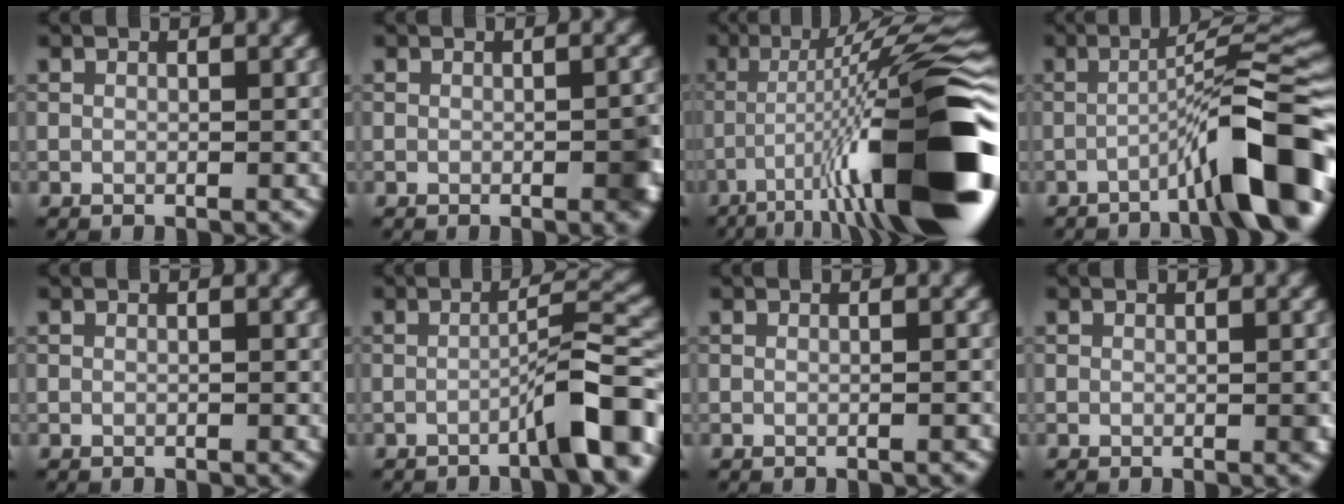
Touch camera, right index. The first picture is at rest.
{"total": 2.2, "force": [-0.8, 0.5, 2.0], "torque": [-0.025, 0.004, -0.010]}
{"total": 17.1, "force": [-5.7, 3.0, 15.8], "torque": [-0.238, 0.029, -0.091]}
{"total": 10.0, "force": [-4.6, 1.4, 8.8], "torque": [-0.116, 0.026, -0.079]}
{"total": 0.0}
{"total": 5.9, "force": [-3.0, 0.6, 5.0], "torque": [-0.068, 0.020, -0.056]}
{"total": 0.7, "force": [-0.3, 0.1, 0.6], "torque": [-0.004, 0.005, -0.007]}
{"total": 0.8, "force": [-0.2, 0.1, 0.7], "torque": [-0.009, 0.001, -0.002]}